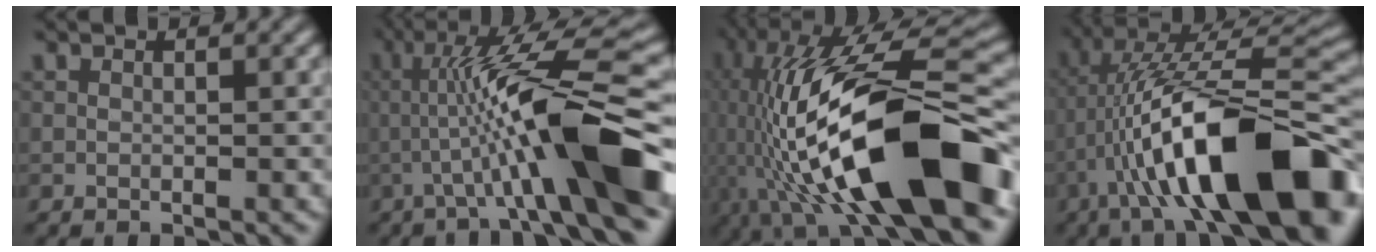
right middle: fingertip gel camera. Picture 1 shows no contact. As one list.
[{"total": 11.6, "force": [-1.2, 1.2, 11.5], "torque": [-0.192, 0.039, -0.013]}, {"total": 17.2, "force": [-4.6, 5.4, 15.7], "torque": [-0.291, 0.046, -0.077]}, {"total": 14.9, "force": [-4.4, 4.4, 13.5], "torque": [-0.229, 0.039, -0.066]}]